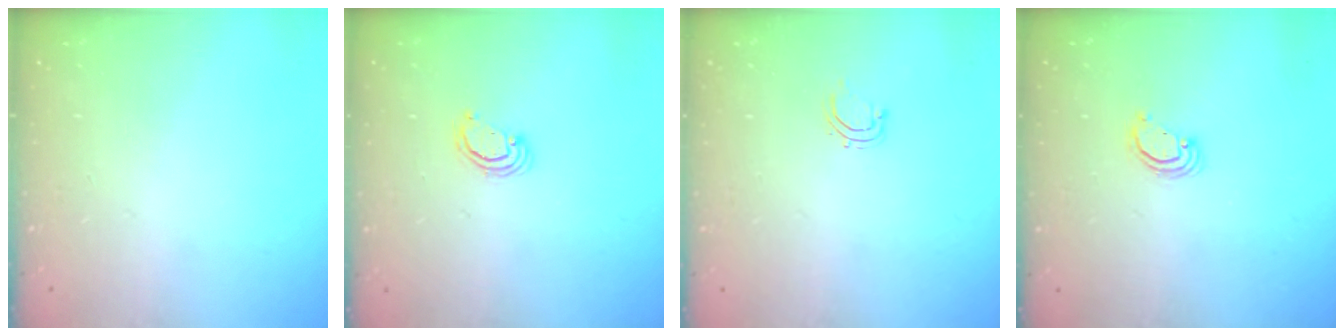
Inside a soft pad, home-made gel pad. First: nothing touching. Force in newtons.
{"total": 2.5, "press": 2.5, "slide": 0.2}
{"total": 2.8, "press": 2.8, "slide": 0.5}
{"total": 2.6, "press": 2.6, "slide": 0.2}